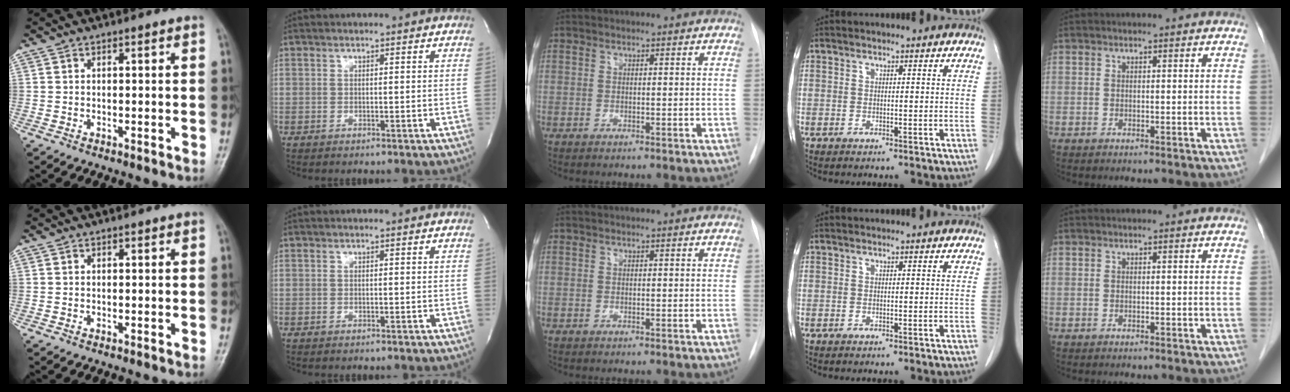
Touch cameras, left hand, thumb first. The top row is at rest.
{}